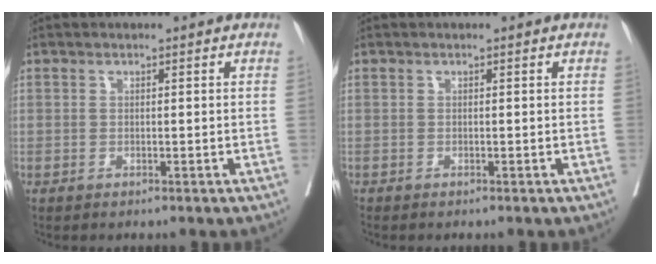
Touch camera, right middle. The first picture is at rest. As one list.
[{"total": 0.0}]